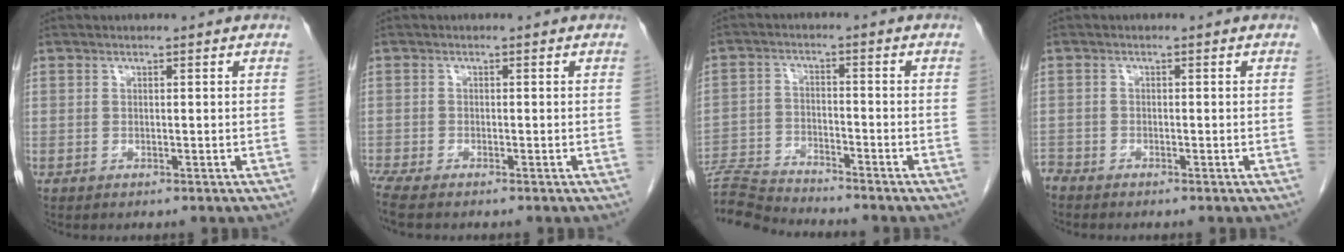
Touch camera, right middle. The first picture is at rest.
{"total": 3.6, "force": [-3.1, 0.1, 1.8], "torque": [-0.041, -0.012, -0.061]}
{"total": 9.0, "force": [-8.9, -0.9, 0.9], "torque": [-0.017, -0.004, -0.166]}
{"total": 1.5, "force": [-1.5, 0.0, -0.2], "torque": [0.001, -0.006, -0.031]}